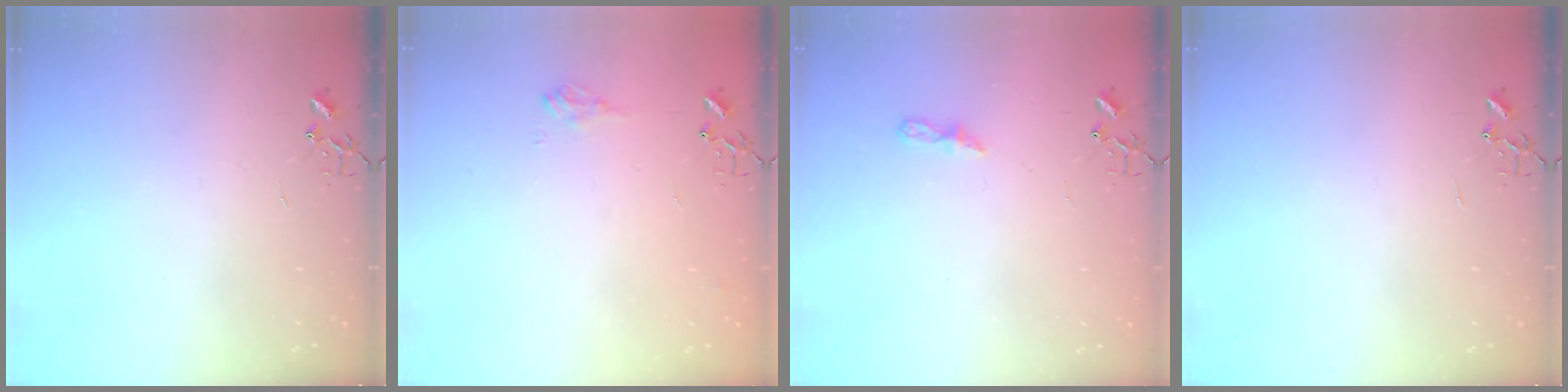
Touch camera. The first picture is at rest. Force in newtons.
{"total": 8.5, "press": 8.4, "slide": 0.8}
{"total": 5.3, "press": 5.3, "slide": 0.6}
{"total": 0.0}